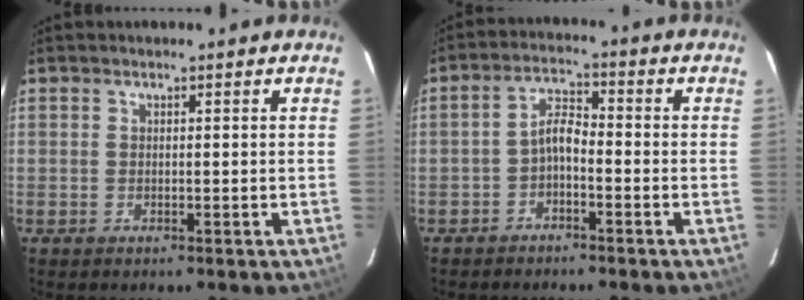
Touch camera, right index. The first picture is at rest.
{"total": 3.7, "force": [-2.2, 1.4, 2.6], "torque": [-0.057, 0.015, -0.042]}